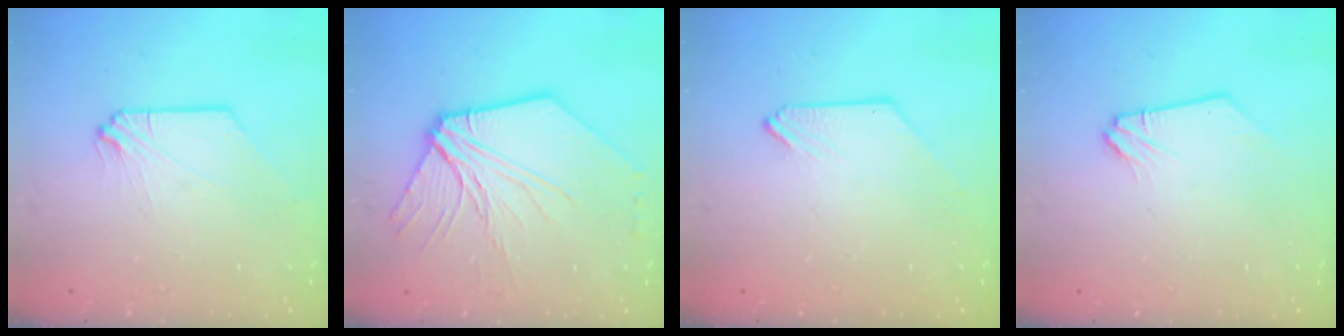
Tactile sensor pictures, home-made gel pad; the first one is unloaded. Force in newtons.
{"total": 9.0, "press": 8.9, "slide": 1.3}
{"total": 0.0}
{"total": 0.0}